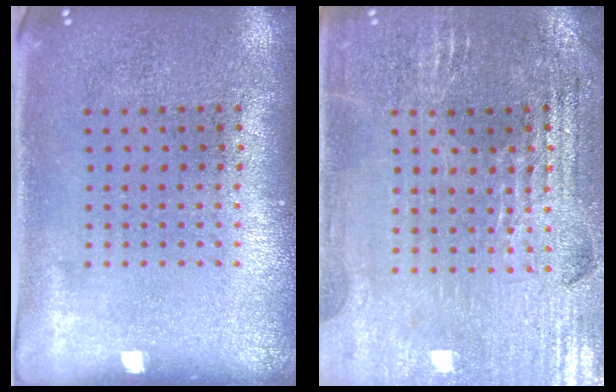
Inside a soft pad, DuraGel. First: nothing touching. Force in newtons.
{"total": 2.9, "press": 2.8, "slide": 0.4}